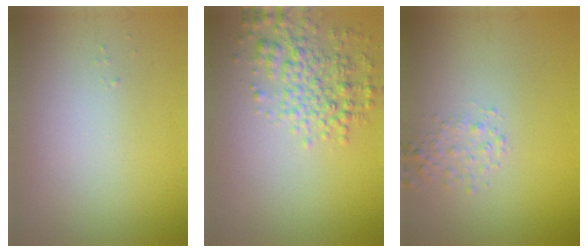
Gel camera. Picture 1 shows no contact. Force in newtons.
{"total": 3.8, "press": 3.8, "slide": 0.1}
{"total": 1.5, "press": 1.5, "slide": 0.1}